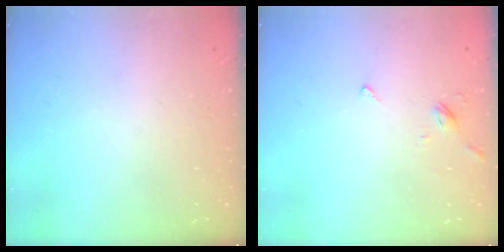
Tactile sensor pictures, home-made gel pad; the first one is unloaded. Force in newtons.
{"total": 2.7, "press": 2.6, "slide": 0.7}